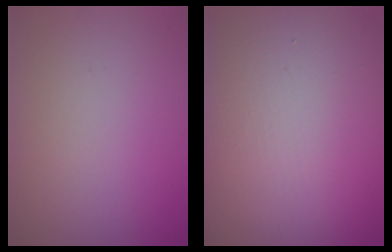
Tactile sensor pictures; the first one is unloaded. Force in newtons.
{"total": 19.1, "press": 19.1, "slide": 1.0}